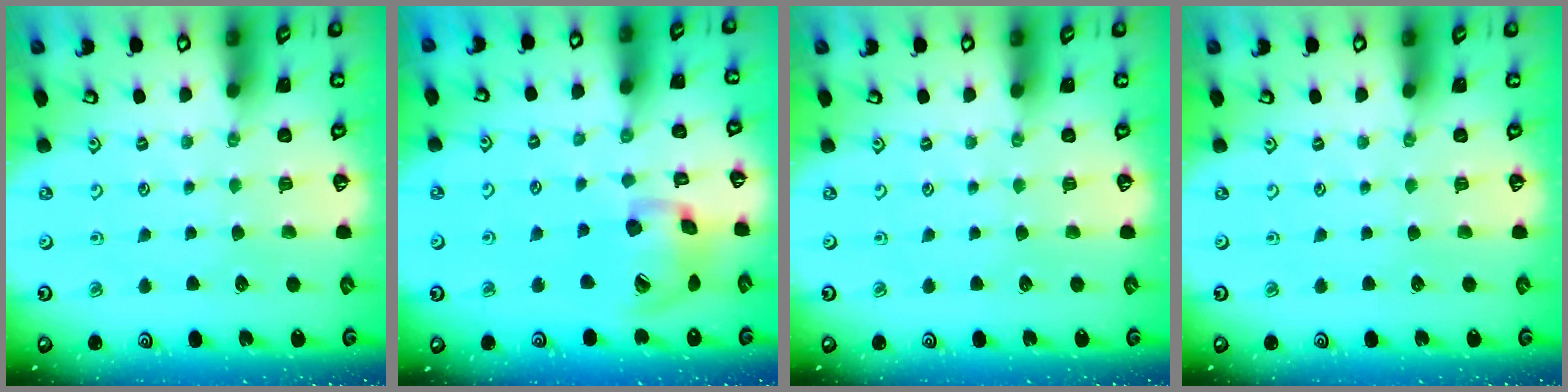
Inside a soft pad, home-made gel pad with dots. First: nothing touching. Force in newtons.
{"total": 15.4, "press": 15.2, "slide": 2.2}
{"total": 0.0}
{"total": 0.0}